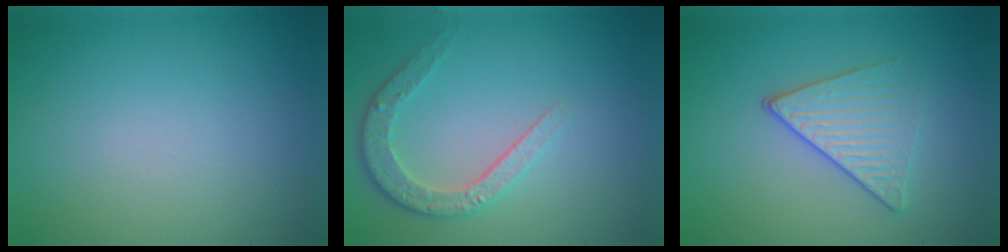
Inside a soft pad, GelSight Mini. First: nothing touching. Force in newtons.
{"total": 3.5, "press": 2.8, "slide": 2.0}
{"total": 3.4, "press": 2.9, "slide": 1.8}